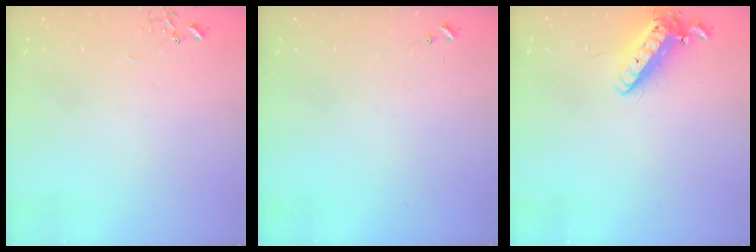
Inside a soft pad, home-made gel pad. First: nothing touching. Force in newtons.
{"total": 0.0}
{"total": 14.4, "press": 14.1, "slide": 2.7}